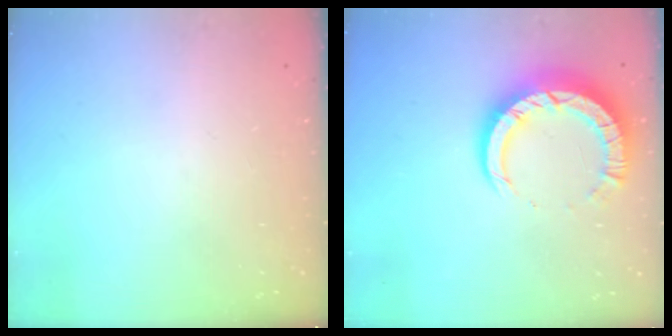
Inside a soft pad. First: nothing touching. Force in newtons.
{"total": 9.6, "press": 9.5, "slide": 1.1}